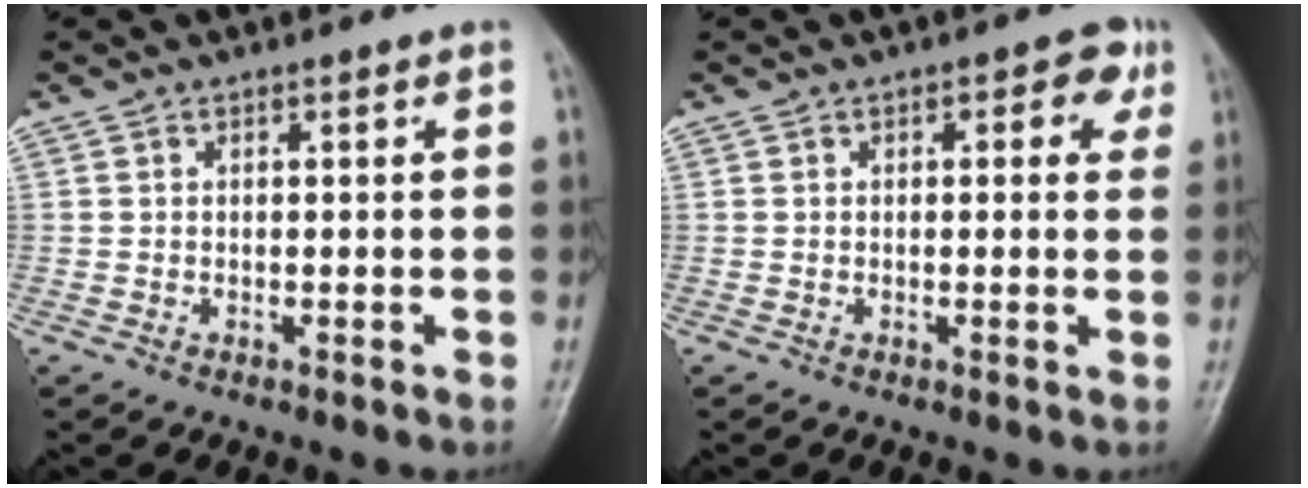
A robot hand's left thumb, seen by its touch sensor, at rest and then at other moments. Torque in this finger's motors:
{"motor_torque": [-0.03, 0.25, -0.26, -0.08, 0.09]}